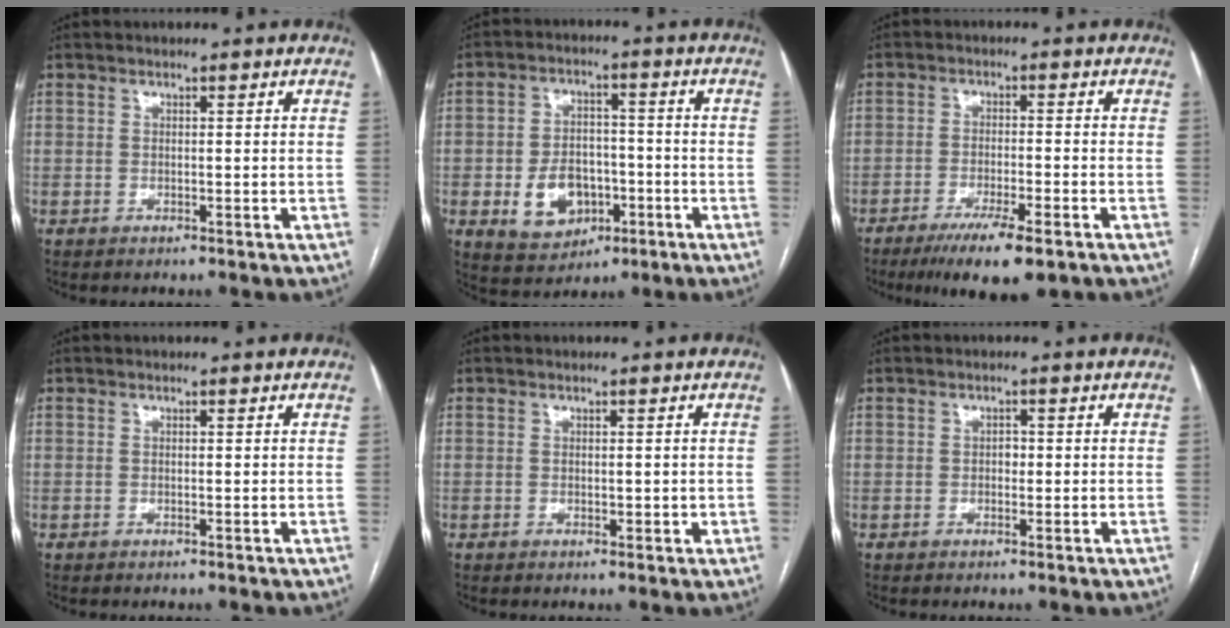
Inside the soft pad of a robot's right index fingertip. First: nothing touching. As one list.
[{"total": 9.0, "force": [-2.8, 6.4, 5.7], "torque": [-0.107, 0.008, -0.037]}, {"total": 8.8, "force": [-5.7, 1.2, 6.6], "torque": [-0.107, -0.019, -0.090]}, {"total": 0.0}, {"total": 1.4, "force": [0.0, 1.0, 1.0], "torque": [-0.014, 0.003, 0.004]}, {"total": 1.1, "force": [-0.1, 0.8, 0.8], "torque": [-0.008, 0.004, -0.002]}]